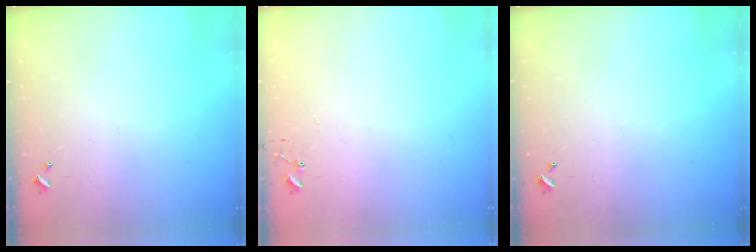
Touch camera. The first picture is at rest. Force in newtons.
{"total": 3.1, "press": 3.1, "slide": 0.3}
{"total": 0.0}